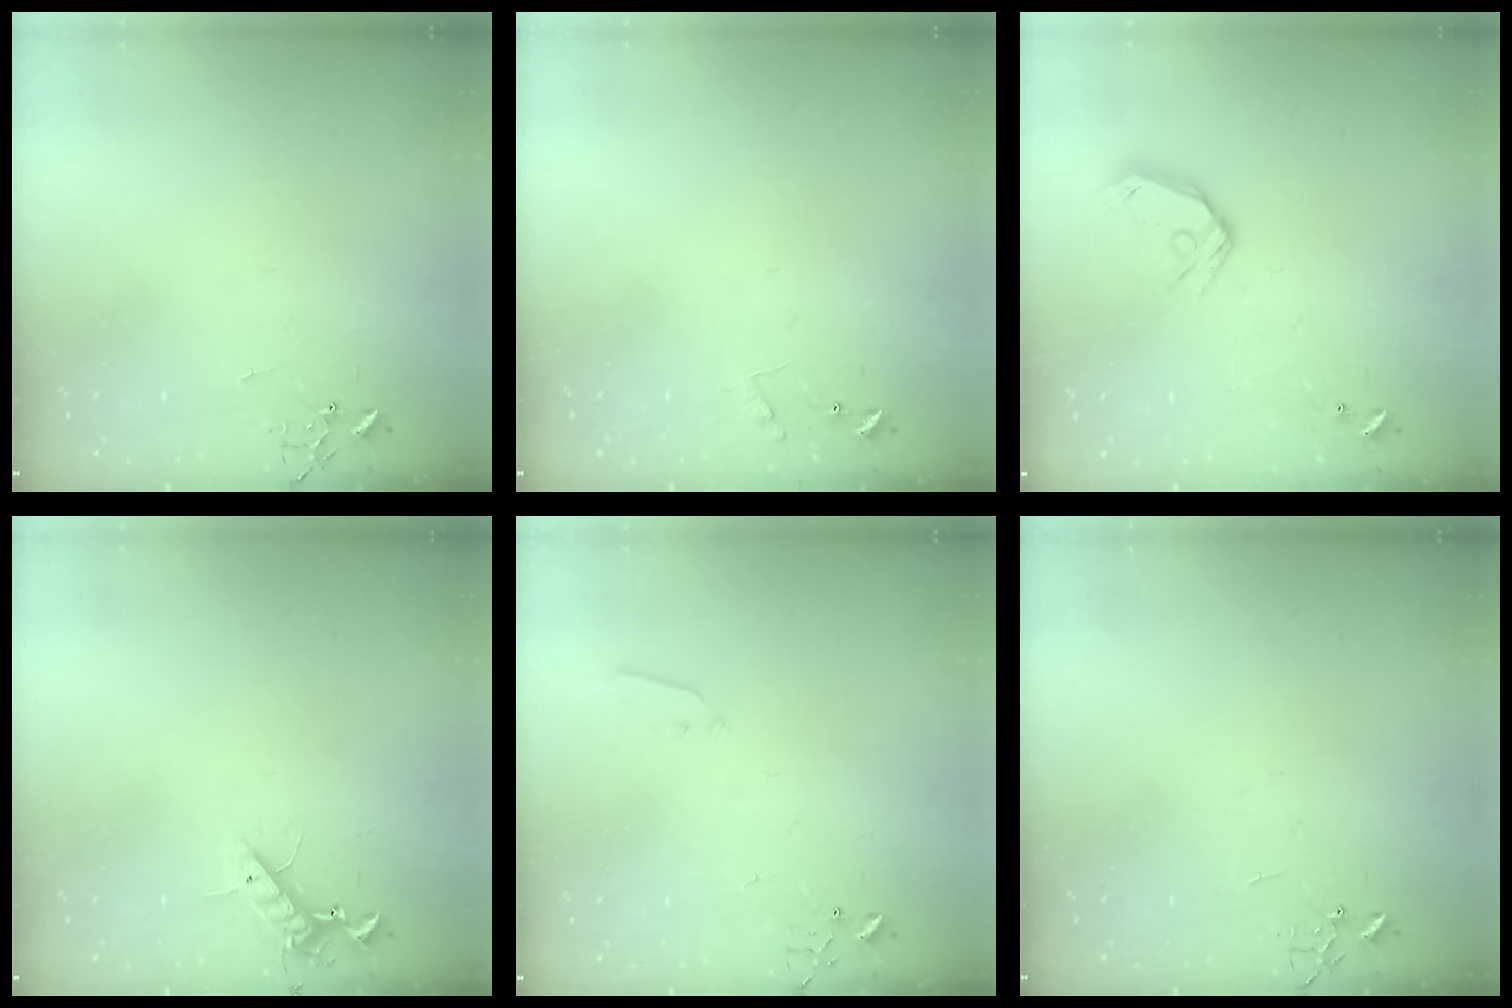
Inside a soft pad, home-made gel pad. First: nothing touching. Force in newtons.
{"total": 7.7, "press": 7.7, "slide": 0.3}
{"total": 10.4, "press": 10.2, "slide": 1.6}
{"total": 10.0, "press": 9.8, "slide": 1.5}
{"total": 2.8, "press": 2.7, "slide": 0.4}
{"total": 0.0}